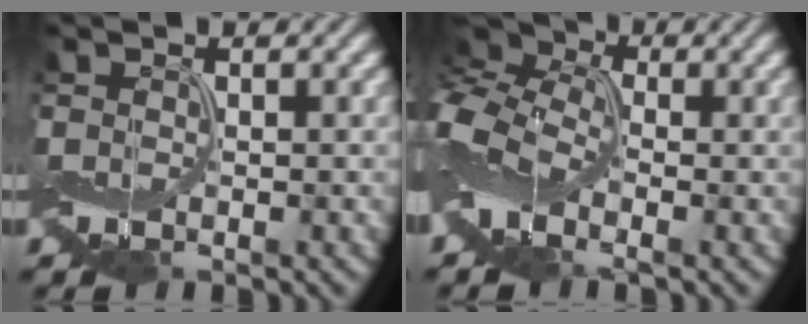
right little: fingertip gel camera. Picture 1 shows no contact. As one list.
[{"total": 7.0, "force": [-1.5, 4.7, 5.0], "torque": [-0.124, 0.013, -0.043]}]